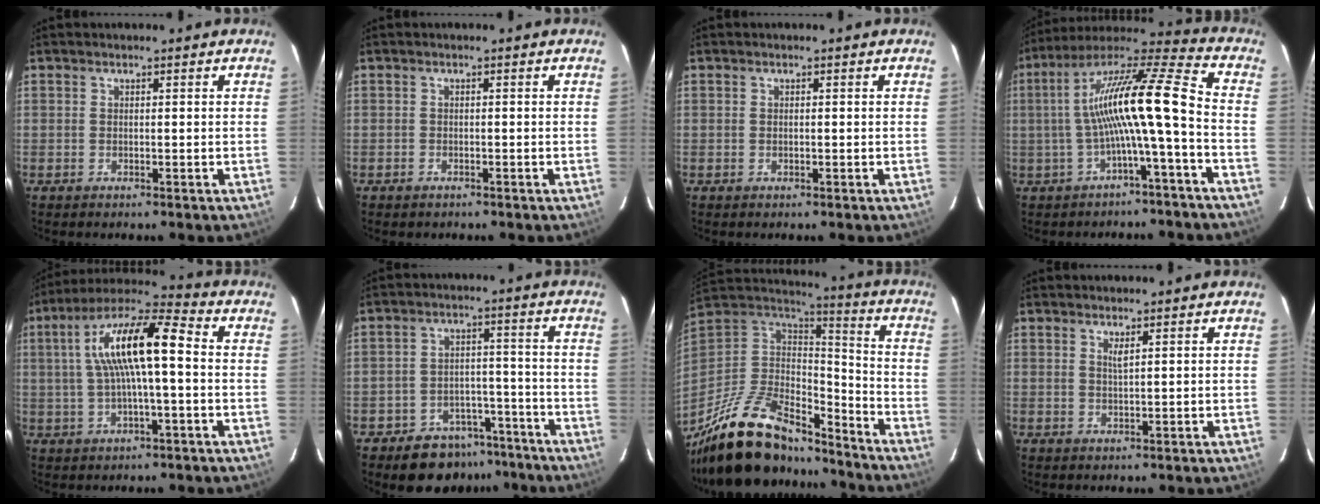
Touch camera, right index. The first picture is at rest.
{"total": 1.0, "force": [-0.7, 0.7, 0.1], "torque": [-0.005, 0.003, -0.010]}
{"total": 0.0}
{"total": 15.8, "force": [-2.7, 0.5, 15.6], "torque": [-0.285, 0.014, -0.047]}
{"total": 14.5, "force": [1.1, 3.0, 14.1], "torque": [-0.257, 0.026, 0.016]}
{"total": 11.2, "force": [-8.5, 6.7, 2.7], "torque": [-0.063, 0.034, -0.106]}
{"total": 27.1, "force": [-20.4, 10.6, 14.3], "torque": [-0.288, 0.000, -0.331]}
{"total": 1.2, "force": [0.7, 0.0, 1.0], "torque": [-0.018, -0.001, 0.012]}